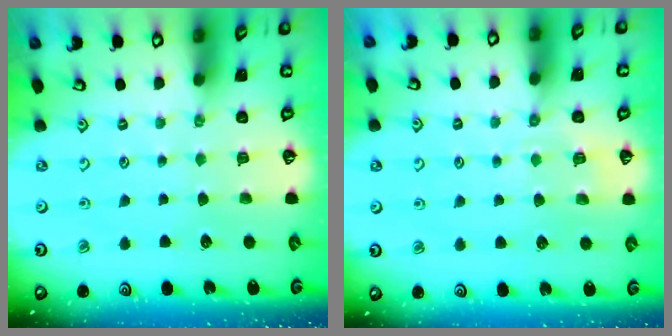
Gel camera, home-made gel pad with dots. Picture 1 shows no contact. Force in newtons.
{"total": 4.1, "press": 4.0, "slide": 0.9}